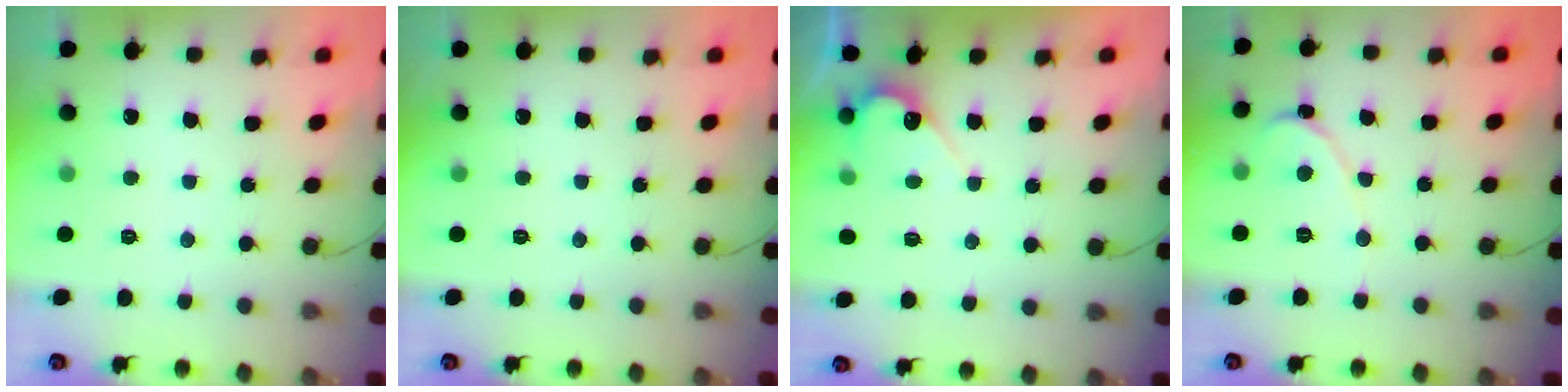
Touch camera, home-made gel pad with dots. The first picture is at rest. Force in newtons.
{"total": 0.0}
{"total": 5.0, "press": 5.0, "slide": 0.4}
{"total": 1.6, "press": 1.6, "slide": 0.0}